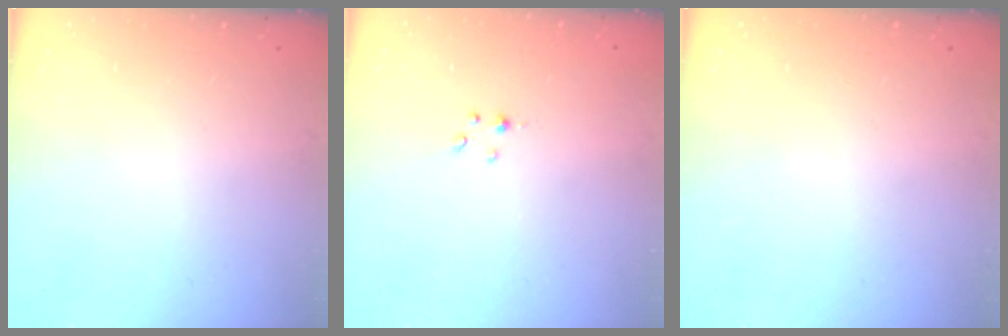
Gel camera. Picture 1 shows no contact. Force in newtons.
{"total": 1.0, "press": 1.0, "slide": 0.1}
{"total": 0.0}